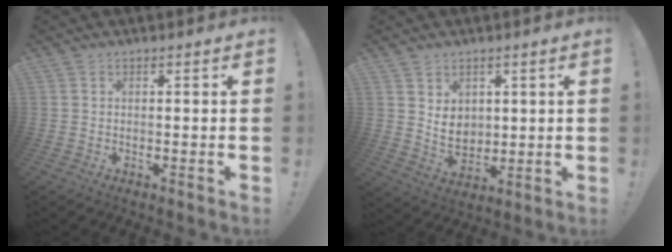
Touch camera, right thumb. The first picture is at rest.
{"total": 7.3, "force": [2.8, 6.1, 2.8], "torque": [-0.028, -0.027, 0.057]}